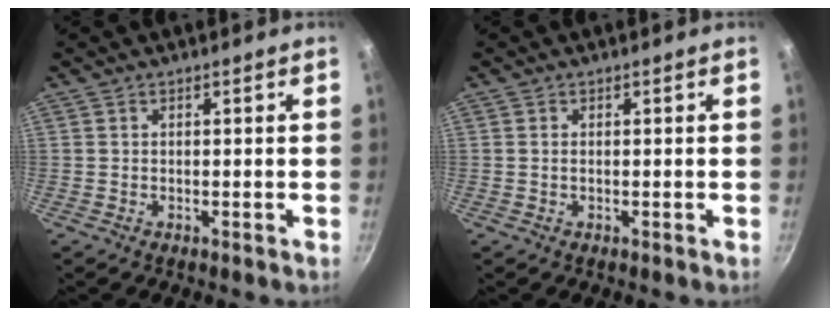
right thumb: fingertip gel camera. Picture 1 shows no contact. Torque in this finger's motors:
{"motor_torque": [-0.08, 0.21, -0.26, 0.13, 0.05]}